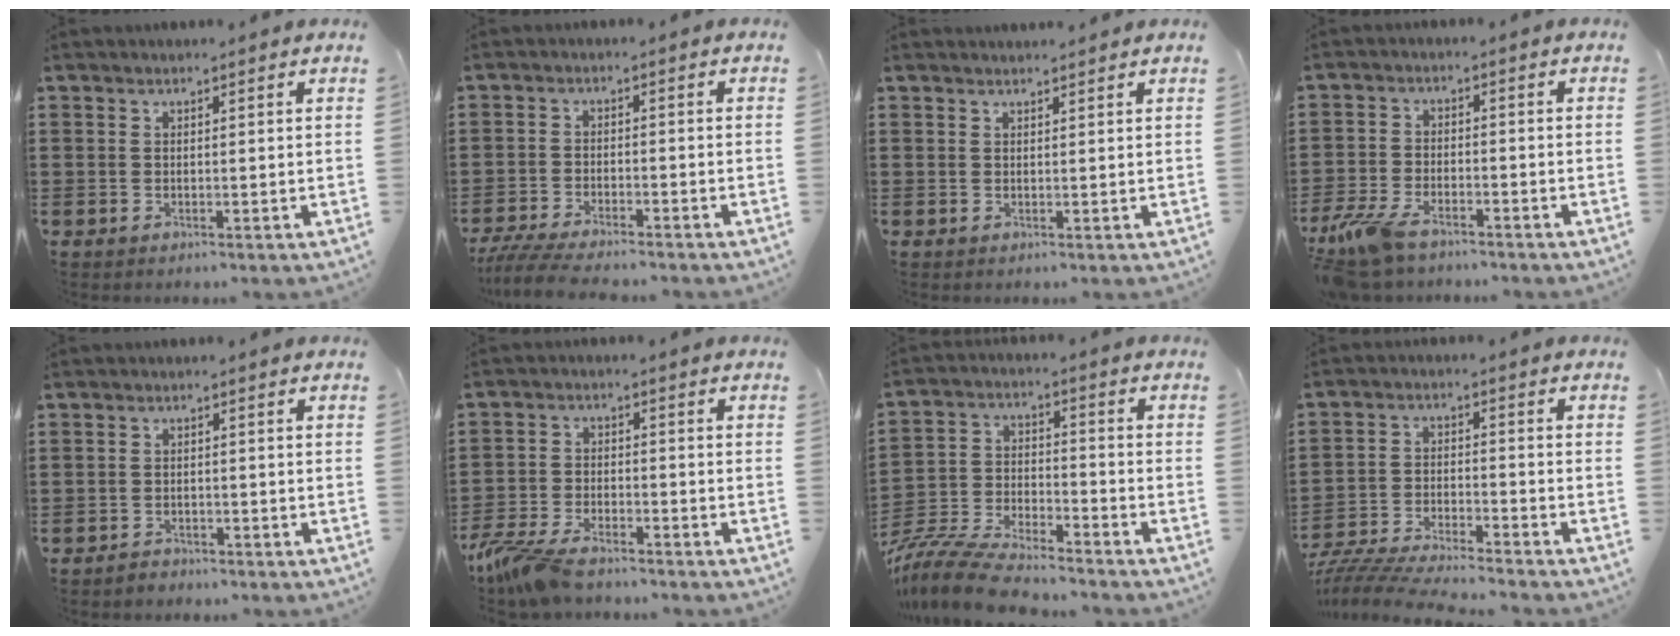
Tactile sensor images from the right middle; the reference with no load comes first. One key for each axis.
{"total": 4.6, "fx": -4.3, "fy": 0.3, "fz": 1.6, "tx": -0.046, "ty": -0.013, "tz": -0.089}
{"total": 1.1, "fx": 1.1, "fy": -0.2, "fz": 0.0, "tx": -0.002, "ty": -0.004, "tz": 0.022}
{"total": 6.3, "fx": -4.9, "fy": 2.0, "fz": 3.5, "tx": -0.095, "ty": -0.008, "tz": -0.099}
{"total": 1.5, "fx": -1.4, "fy": 0.5, "fz": 0.0, "tx": -0.004, "ty": 0.004, "tz": -0.032}
{"total": 6.2, "fx": -5.4, "fy": 1.3, "fz": 2.8, "tx": -0.085, "ty": -0.009, "tz": -0.109}
{"total": 9.9, "fx": -9.5, "fy": 1.0, "fz": 2.9, "tx": -0.066, "ty": 0.012, "tz": -0.191}
{"total": 6.8, "fx": -6.7, "fy": 0.1, "fz": 1.4, "tx": -0.035, "ty": -0.004, "tz": -0.134}